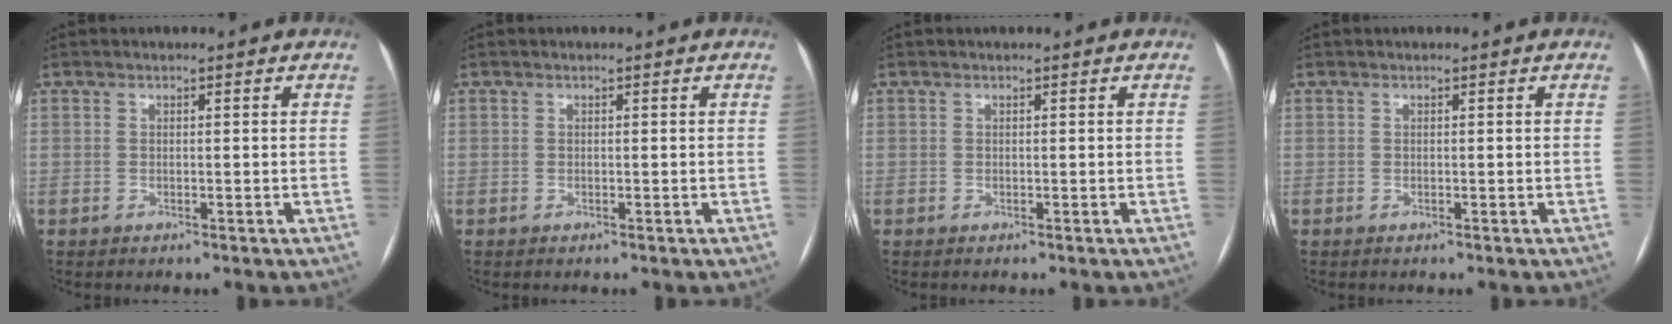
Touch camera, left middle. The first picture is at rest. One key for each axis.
{"total": 0.0}
{"total": 0.0}
{"total": 0.0}